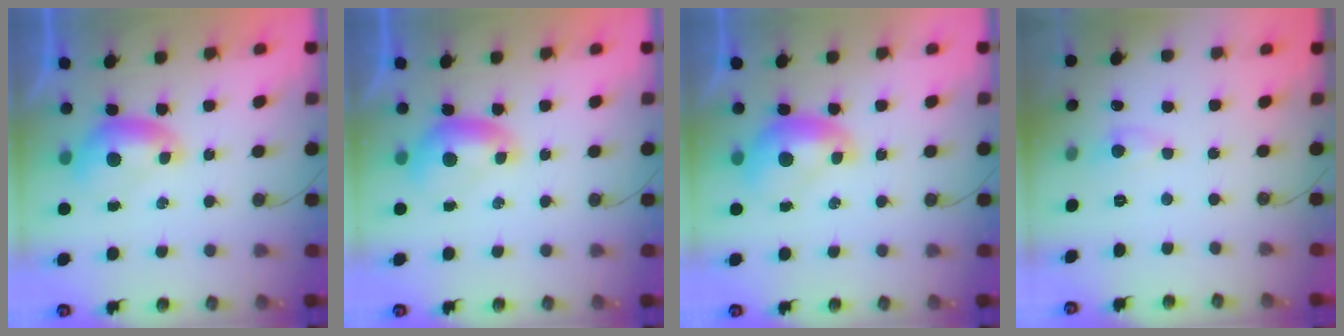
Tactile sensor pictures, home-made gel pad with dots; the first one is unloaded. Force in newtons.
{"total": 0.0}
{"total": 1.4, "press": 1.4, "slide": 0.3}
{"total": 0.6, "press": 0.2, "slide": 0.5}